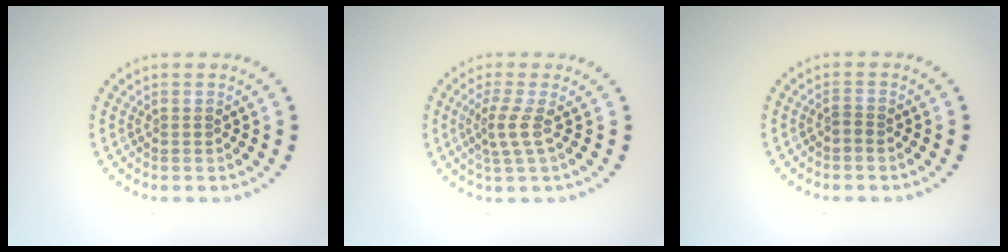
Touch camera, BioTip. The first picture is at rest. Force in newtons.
{"total": 2.1, "press": 1.4, "slide": 1.6}
{"total": 0.6, "press": 0.3, "slide": 0.5}